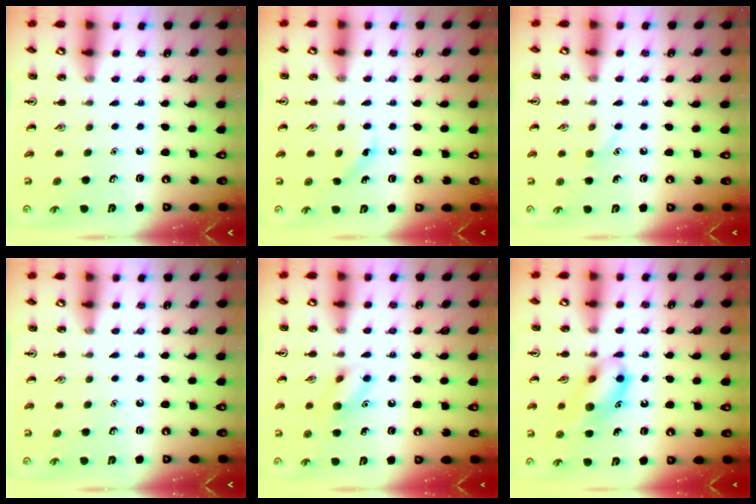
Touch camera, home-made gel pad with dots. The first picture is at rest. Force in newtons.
{"total": 2.8, "press": 2.6, "slide": 1.0}
{"total": 5.3, "press": 5.1, "slide": 1.4}
{"total": 0.0}
{"total": 8.8, "press": 8.8, "slide": 0.4}
{"total": 12.4, "press": 12.3, "slide": 1.7}